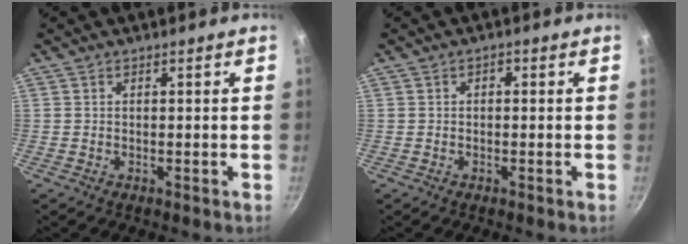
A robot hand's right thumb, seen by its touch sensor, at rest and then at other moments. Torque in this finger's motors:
{"motor_torque": [0.00, -0.25, 0.04, 0.26, 0.00]}